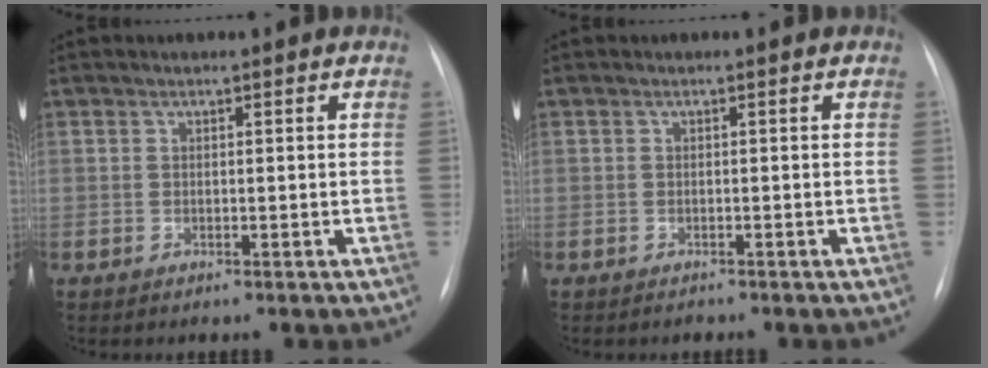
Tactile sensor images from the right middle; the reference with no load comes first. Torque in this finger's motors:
{"motor_torque": [0.15, -0.16, -0.02, -0.01]}